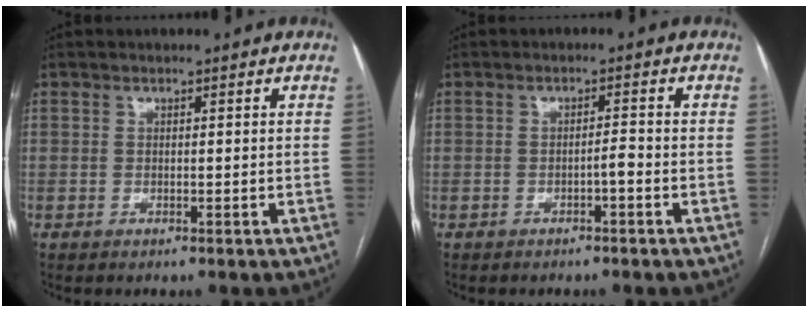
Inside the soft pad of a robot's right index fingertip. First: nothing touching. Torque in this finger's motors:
{"motor_torque": [0.18, 0.01, 0.05, 0.02]}